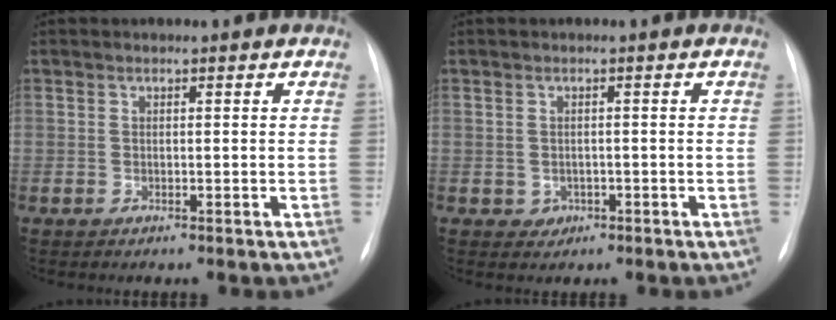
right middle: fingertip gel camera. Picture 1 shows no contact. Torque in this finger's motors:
{"motor_torque": [0.15, -0.15, 0.03, 0.00]}